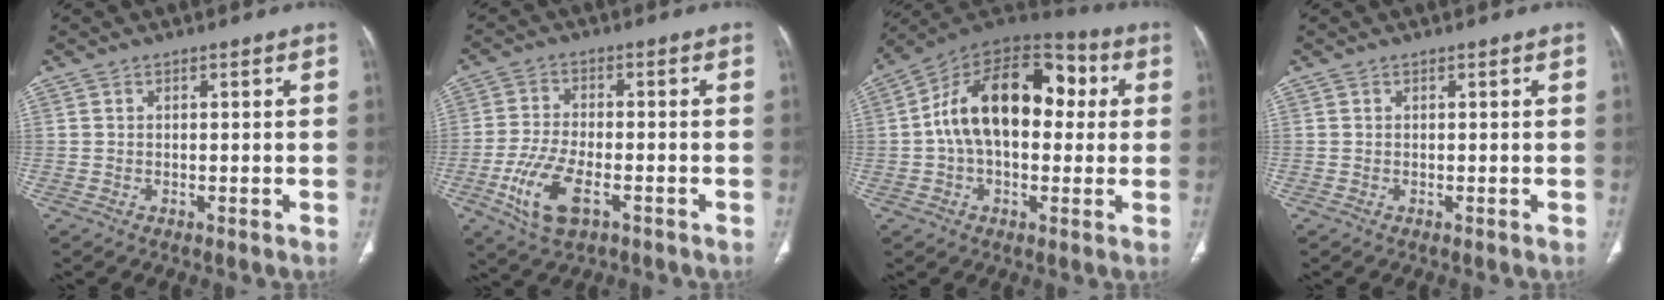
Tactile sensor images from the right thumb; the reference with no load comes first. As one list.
[{"total": 10.1, "force": [-4.1, 4.7, 7.9], "torque": [-0.170, 0.007, -0.072]}, {"total": 20.8, "force": [2.5, 12.6, 16.3], "torque": [-0.242, 0.044, 0.030]}, {"total": 0.0}]